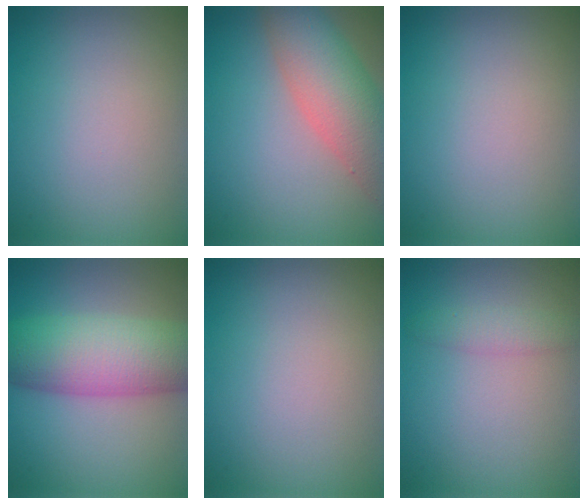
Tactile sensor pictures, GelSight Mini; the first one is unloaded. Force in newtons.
{"total": 7.4, "press": 7.4, "slide": 0.3}
{"total": 0.0}
{"total": 9.6, "press": 9.6, "slide": 0.1}
{"total": 0.0}
{"total": 1.8, "press": 1.8, "slide": 0.1}